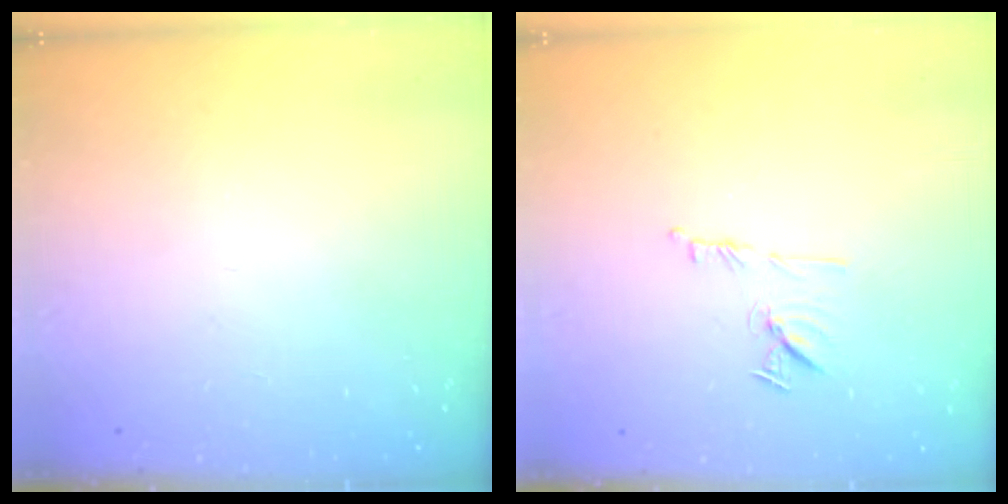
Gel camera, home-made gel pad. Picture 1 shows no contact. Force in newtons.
{"total": 8.2, "press": 8.1, "slide": 1.2}